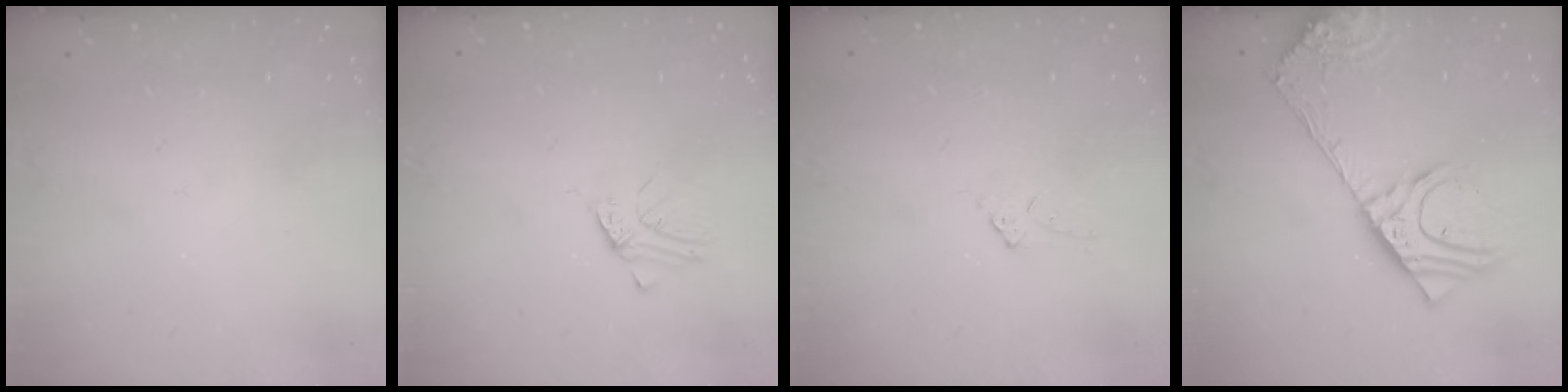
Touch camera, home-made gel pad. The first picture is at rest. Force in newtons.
{"total": 2.1, "press": 2.1, "slide": 0.2}
{"total": 4.8, "press": 4.8, "slide": 0.5}
{"total": 17.2, "press": 16.8, "slide": 3.3}